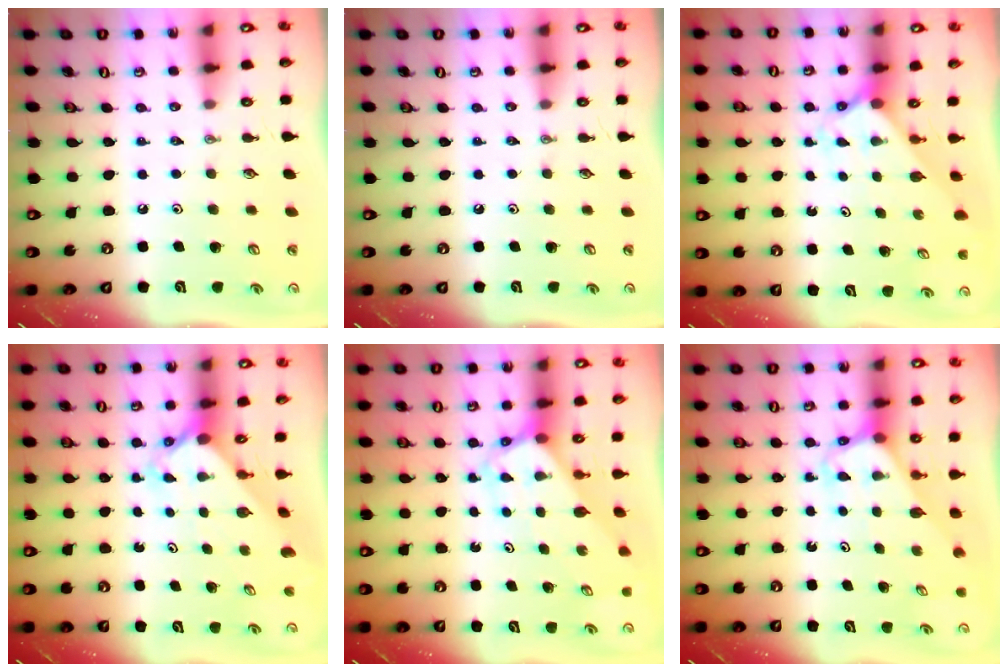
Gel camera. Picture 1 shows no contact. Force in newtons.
{"total": 0.0}
{"total": 2.0, "press": 2.0, "slide": 0.2}
{"total": 2.7, "press": 2.6, "slide": 0.3}
{"total": 3.6, "press": 3.6, "slide": 0.3}
{"total": 3.1, "press": 3.1, "slide": 0.2}